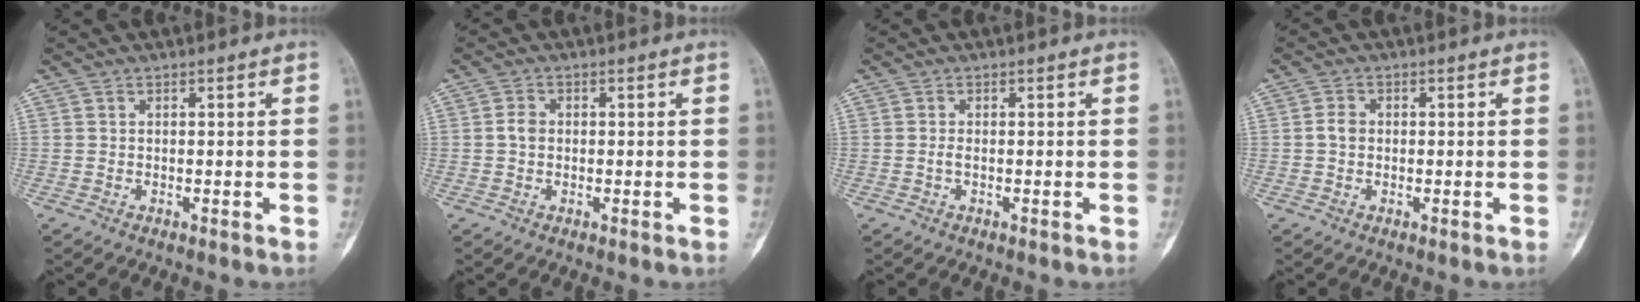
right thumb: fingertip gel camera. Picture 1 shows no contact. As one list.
[{"total": 2.1, "force": [-0.1, 1.7, 1.3], "torque": [-0.020, 0.005, -0.005]}, {"total": 0.7, "force": [-0.2, 0.2, 0.6], "torque": [-0.016, -0.001, -0.004]}, {"total": 2.1, "force": [-0.1, 1.7, 1.3], "torque": [-0.020, 0.005, -0.006]}]